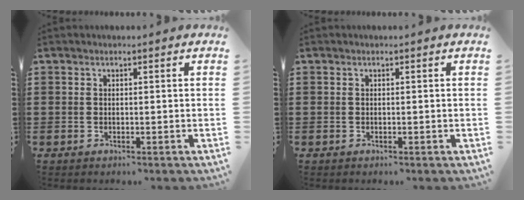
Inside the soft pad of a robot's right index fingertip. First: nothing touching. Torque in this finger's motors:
{"motor_torque": [-0.21, 0.51, 0.01, 0.01]}